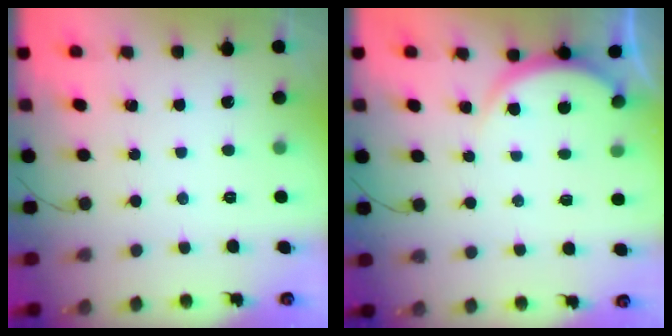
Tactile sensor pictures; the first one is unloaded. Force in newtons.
{"total": 3.6, "press": 3.6, "slide": 0.5}